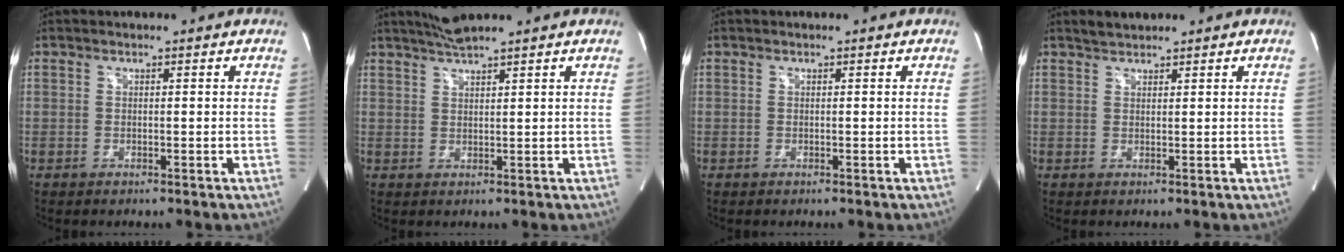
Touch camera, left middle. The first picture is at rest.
{"total": 3.9, "force": [3.5, -0.5, 1.8], "torque": [-0.037, 0.013, 0.068]}
{"total": 0.0}
{"total": 1.8, "force": [1.7, 0.5, 0.4], "torque": [-0.014, 0.010, 0.033]}